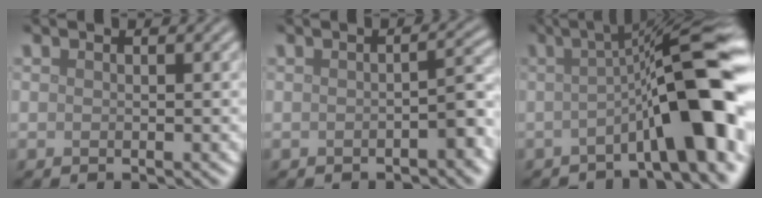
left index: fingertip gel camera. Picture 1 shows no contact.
{"total": 2.2, "force": [-1.0, 0.6, 1.8], "torque": [-0.027, 0.004, -0.015]}
{"total": 9.6, "force": [-2.1, 2.0, 9.2], "torque": [-0.106, 0.016, -0.048]}